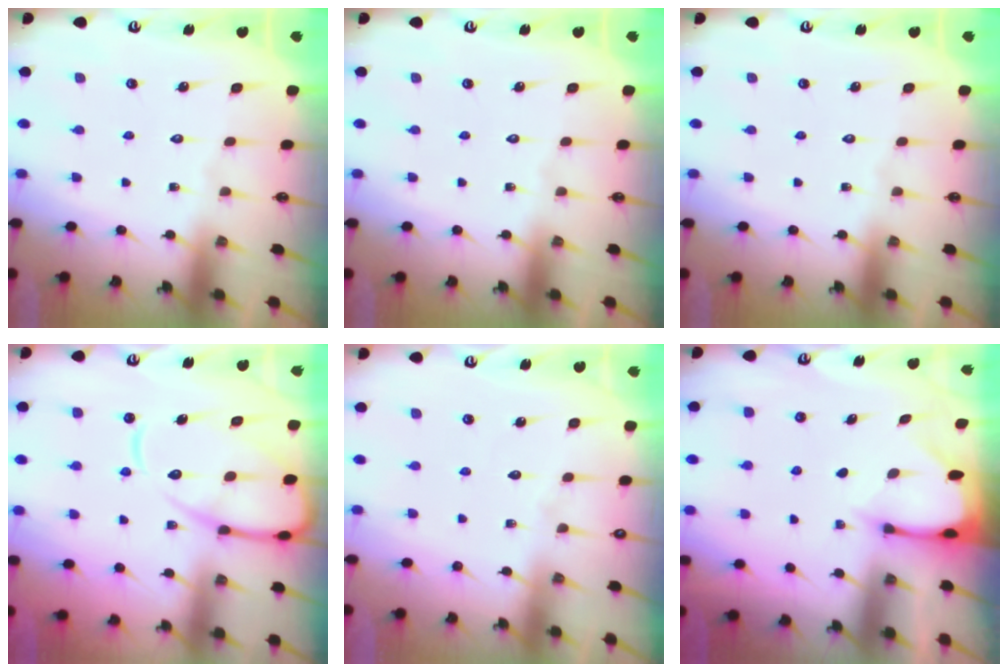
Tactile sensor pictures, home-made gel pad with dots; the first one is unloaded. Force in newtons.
{"total": 0.0}
{"total": 0.0}
{"total": 13.3, "press": 13.3, "slide": 1.4}
{"total": 2.8, "press": 2.8, "slide": 0.4}
{"total": 2.4, "press": 2.4, "slide": 0.3}